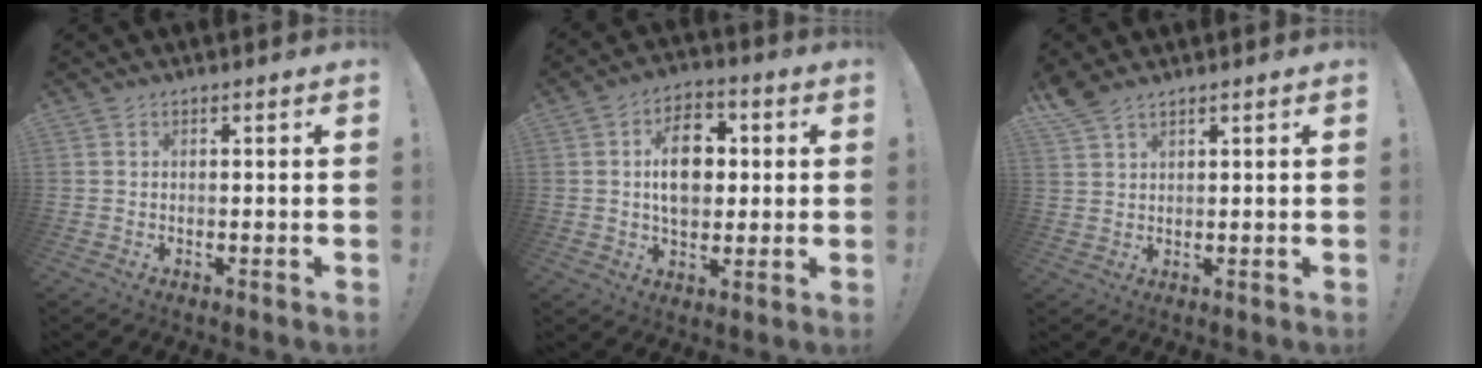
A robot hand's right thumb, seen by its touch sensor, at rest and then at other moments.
{"total": 12.9, "force": [1.4, 9.1, 9.1], "torque": [-0.134, 0.011, 0.028]}
{"total": 4.1, "force": [3.4, 1.2, 2.0], "torque": [-0.040, -0.021, 0.064]}